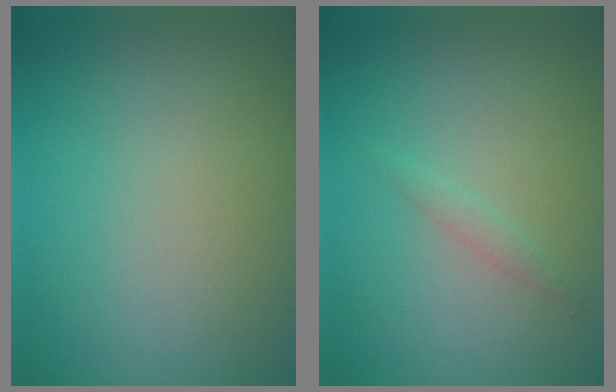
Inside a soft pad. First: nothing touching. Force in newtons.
{"total": 0.8, "press": 0.8, "slide": 0.0}